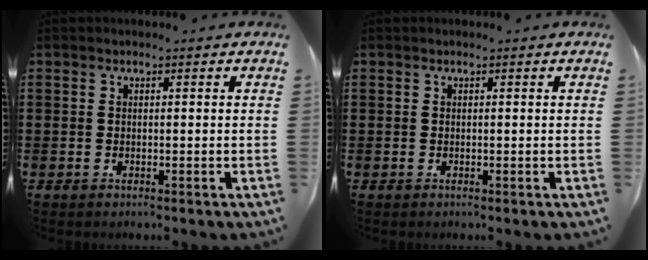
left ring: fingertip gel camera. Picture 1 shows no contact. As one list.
[{"total": 0.0}]